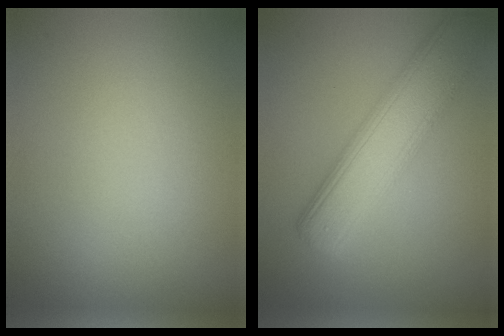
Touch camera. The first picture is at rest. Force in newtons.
{"total": 7.4, "press": 7.4, "slide": 0.7}